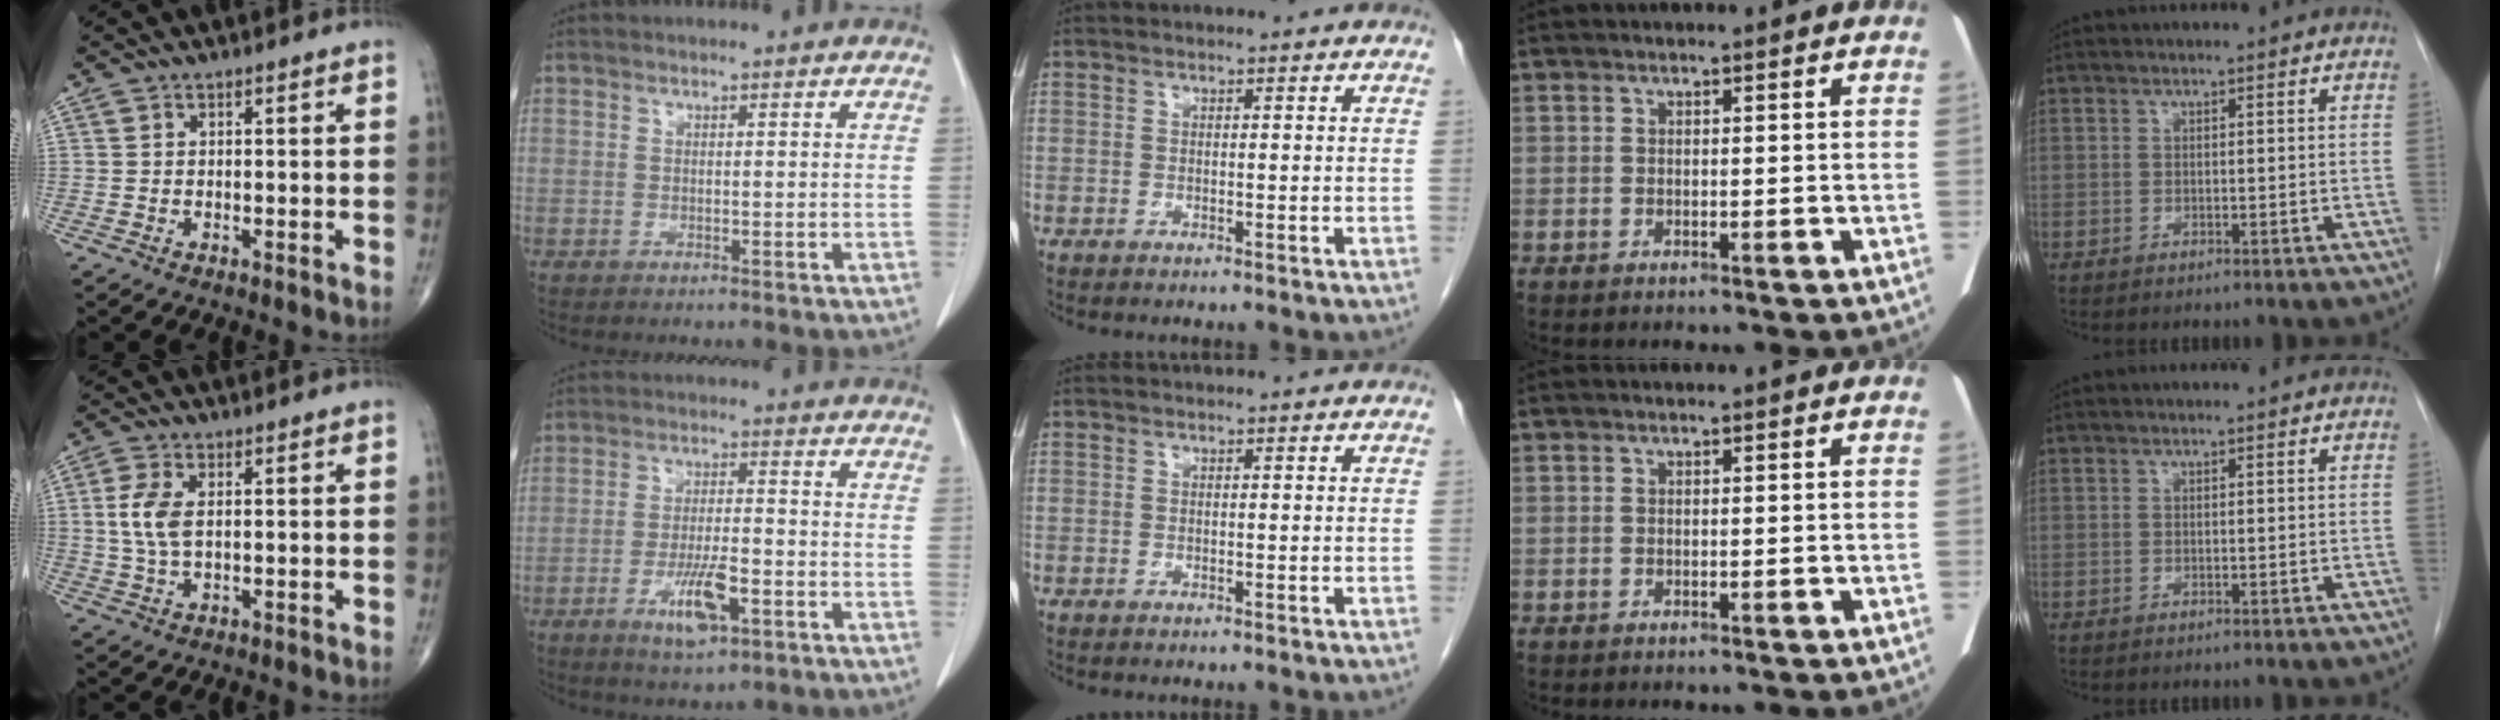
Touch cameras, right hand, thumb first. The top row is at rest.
{"thumb": {"total": 6.0, "force": [0.9, 3.0, 5.1], "torque": [-0.120, 0.002, 0.018]}, "index": {"total": 7.4, "force": [-3.3, 1.8, 6.4], "torque": [-0.119, -0.008, -0.051]}}